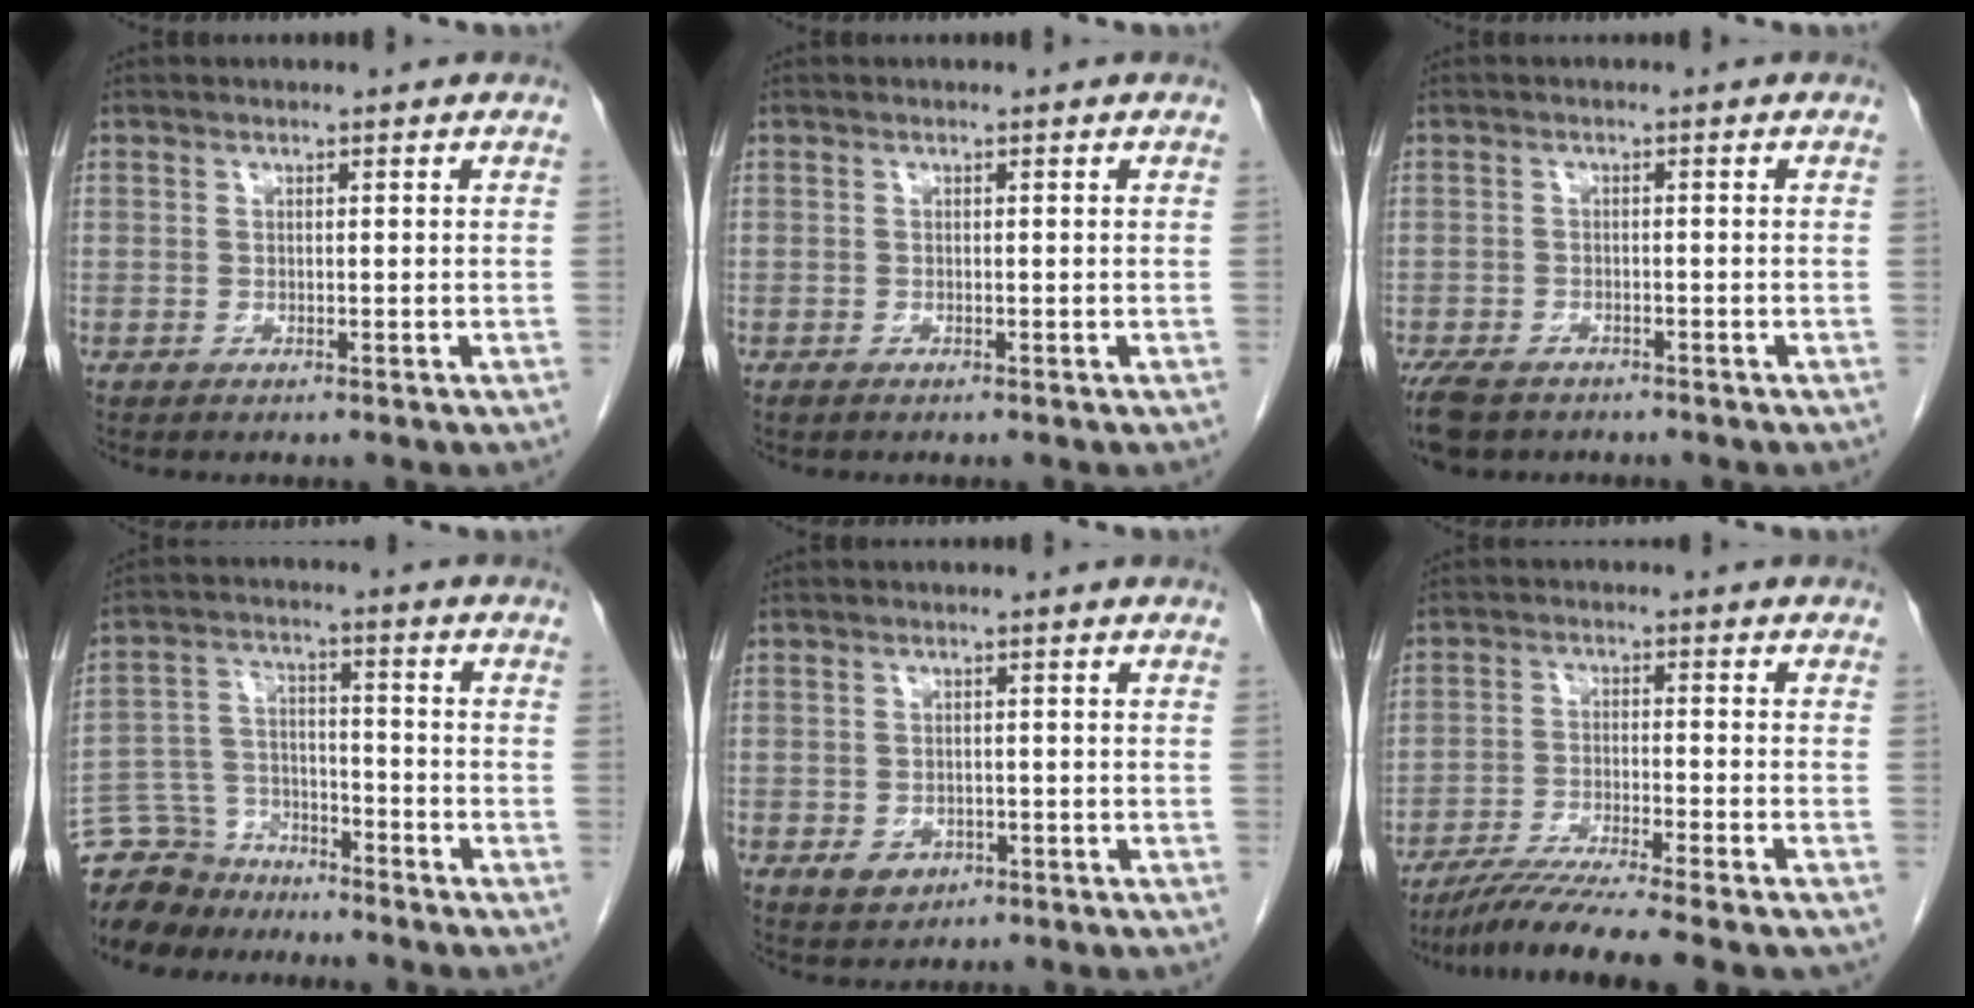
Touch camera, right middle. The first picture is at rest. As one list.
[{"total": 0.6, "force": [-0.4, 0.2, 0.3], "torque": [-0.009, -0.002, -0.005]}, {"total": 7.0, "force": [-5.2, 3.6, 3.1], "torque": [-0.062, -0.008, -0.081]}, {"total": 11.5, "force": [-10.3, 5.1, 0.4], "torque": [-0.021, 0.038, -0.181]}, {"total": 2.9, "force": [-1.2, 2.3, 1.2], "torque": [-0.019, 0.002, -0.007]}, {"total": 9.5, "force": [-8.0, -1.1, 5.2], "torque": [-0.081, -0.030, -0.132]}]